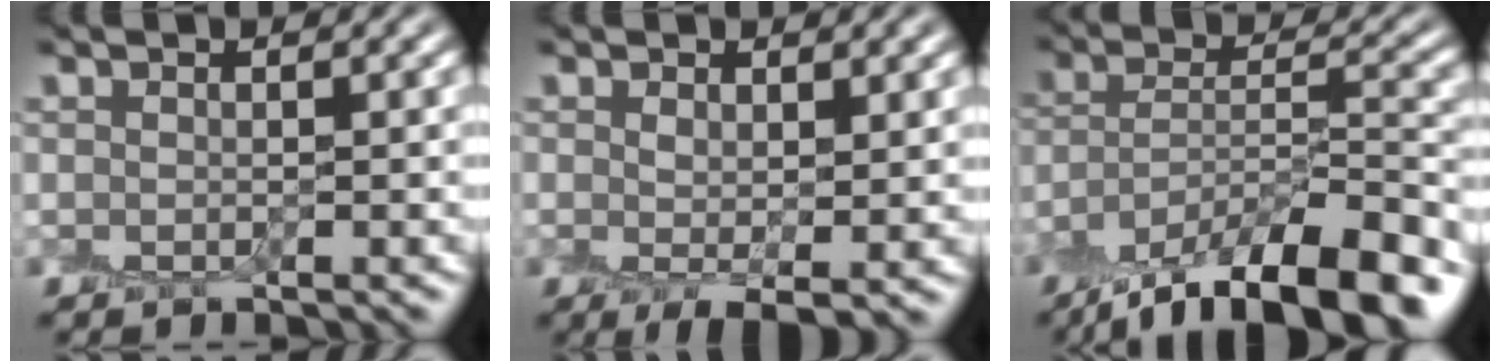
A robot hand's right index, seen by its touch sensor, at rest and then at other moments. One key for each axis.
{"total": 2.5, "fx": 0.1, "fy": 1.0, "fz": 2.3, "tx": -0.038, "ty": -0.006, "tz": 0.005}
{"total": 12.5, "fx": -9.0, "fy": 4.0, "fz": 7.7, "tx": -0.130, "ty": 0.002, "tz": -0.154}